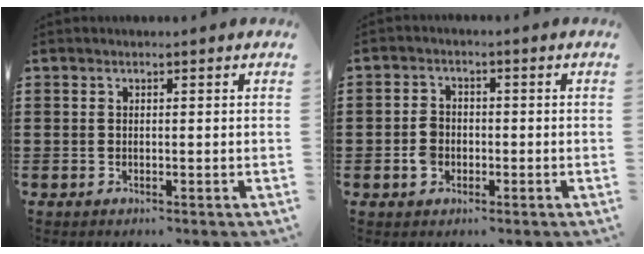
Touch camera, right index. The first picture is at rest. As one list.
[{"total": 3.4, "force": [-1.0, 2.7, 1.8], "torque": [-0.045, 0.003, -0.020]}]